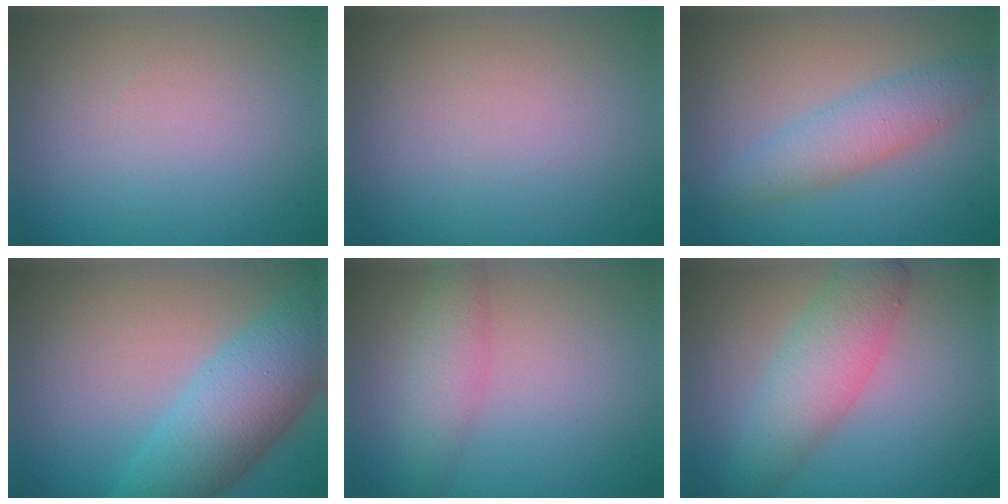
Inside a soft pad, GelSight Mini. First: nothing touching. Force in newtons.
{"total": 0.0}
{"total": 3.7, "press": 3.7, "slide": 0.1}
{"total": 8.0, "press": 8.0, "slide": 0.3}
{"total": 2.7, "press": 2.7, "slide": 0.0}
{"total": 4.9, "press": 4.9, "slide": 0.1}